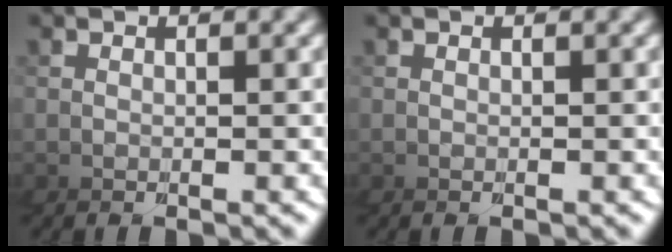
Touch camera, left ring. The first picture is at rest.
{"total": 0.0}